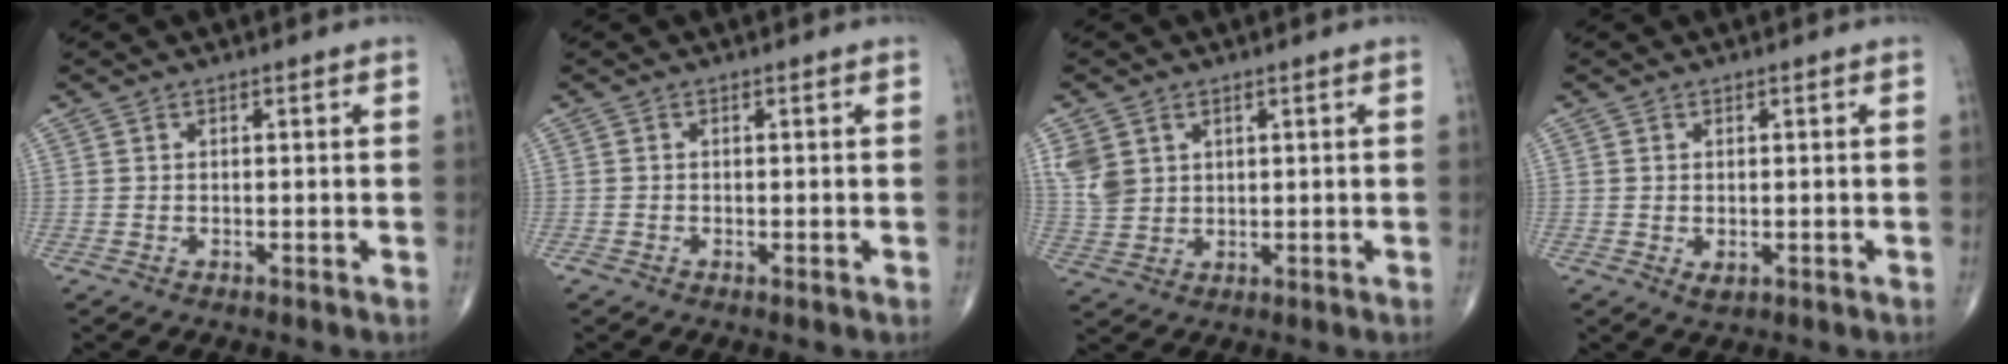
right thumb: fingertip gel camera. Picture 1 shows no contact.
{"total": 0.7, "force": [-0.3, 0.4, 0.5], "torque": [-0.010, -0.001, -0.007]}
{"total": 6.0, "force": [2.3, 4.6, 3.1], "torque": [-0.052, -0.006, 0.057]}
{"total": 1.6, "force": [-0.3, 1.0, 1.3], "torque": [-0.021, -0.003, -0.002]}